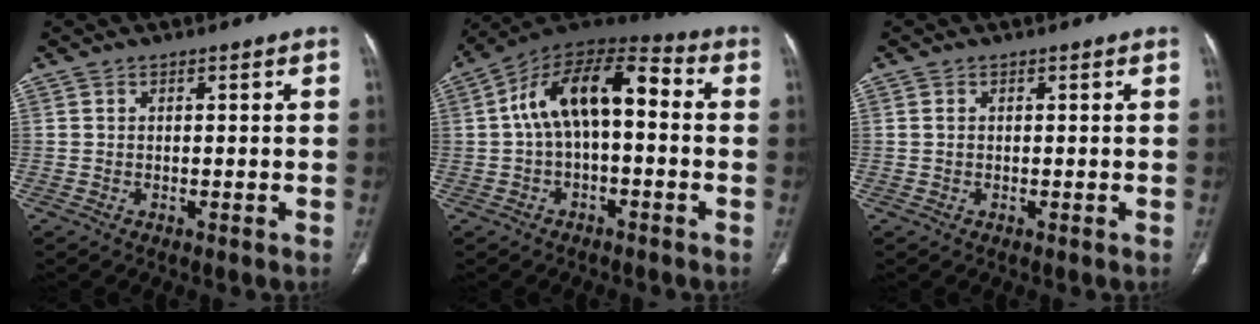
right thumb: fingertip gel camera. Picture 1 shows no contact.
{"total": 14.9, "force": [0.8, 7.7, 12.8], "torque": [-0.206, 0.051, 0.001]}
{"total": 0.7, "force": [0.1, 0.5, 0.4], "torque": [-0.010, 0.003, 0.005]}